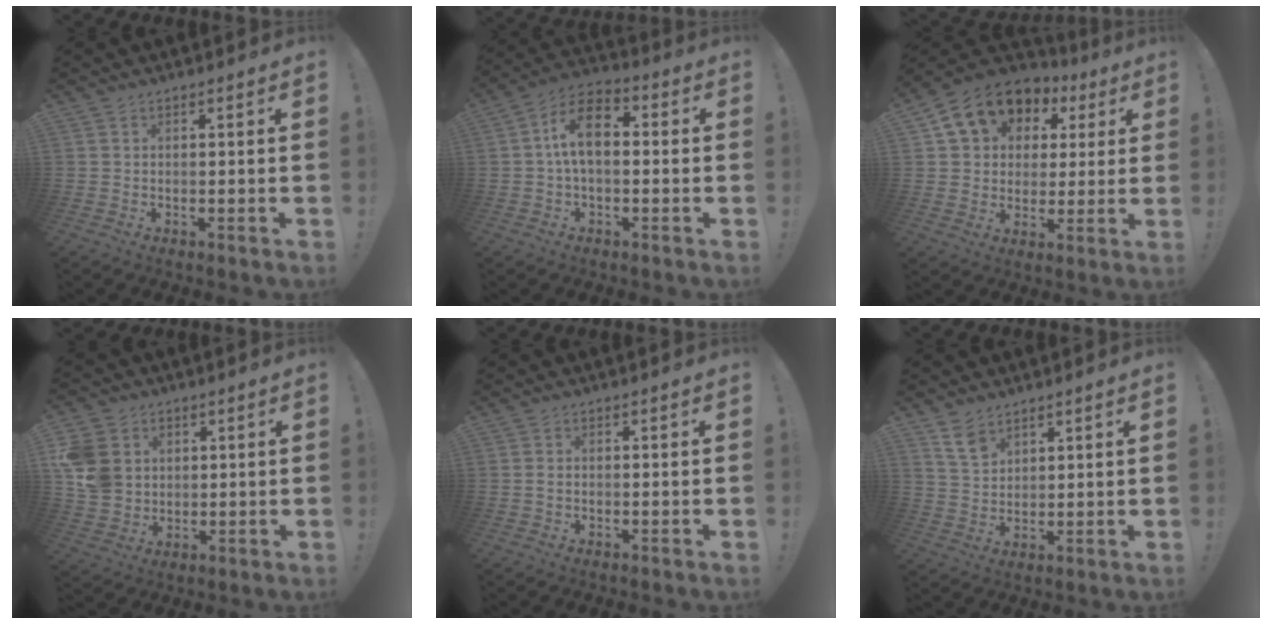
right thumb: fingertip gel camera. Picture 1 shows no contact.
{"total": 11.2, "force": [1.1, 6.5, 9.0], "torque": [-0.161, 0.012, 0.023]}
{"total": 14.3, "force": [6.8, 11.0, 6.1], "torque": [-0.100, -0.032, 0.139]}
{"total": 11.7, "force": [2.8, 10.1, 5.1], "torque": [-0.094, -0.016, 0.058]}
{"total": 0.7, "force": [-0.1, 0.2, 0.6], "torque": [-0.018, 0.003, -0.001]}
{"total": 7.2, "force": [5.3, 4.1, 2.6], "torque": [-0.041, -0.033, 0.102]}